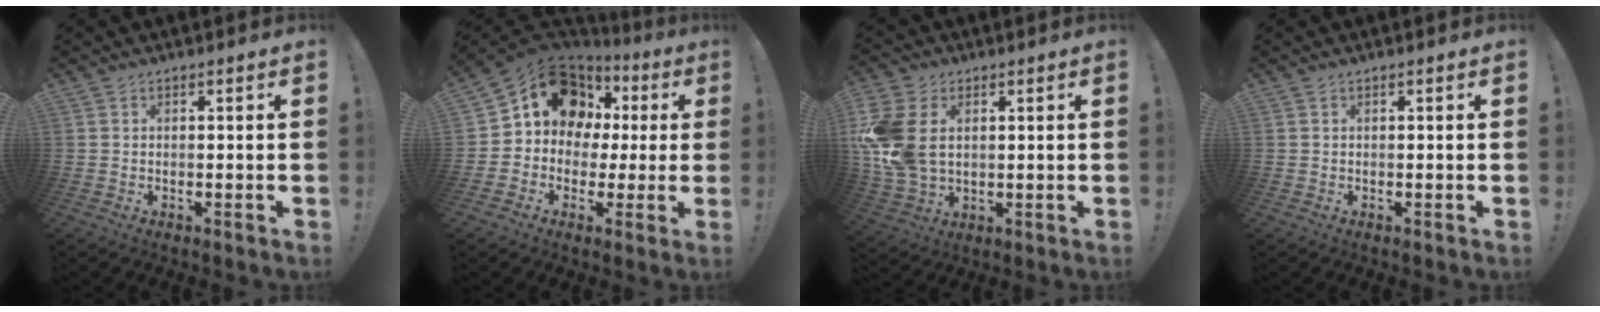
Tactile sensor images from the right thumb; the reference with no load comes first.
{"total": 15.2, "force": [4.7, 12.2, 7.8], "torque": [-0.109, -0.013, 0.100]}
{"total": 15.4, "force": [2.4, 11.3, 10.3], "torque": [-0.217, 0.001, 0.050]}
{"total": 0.0}